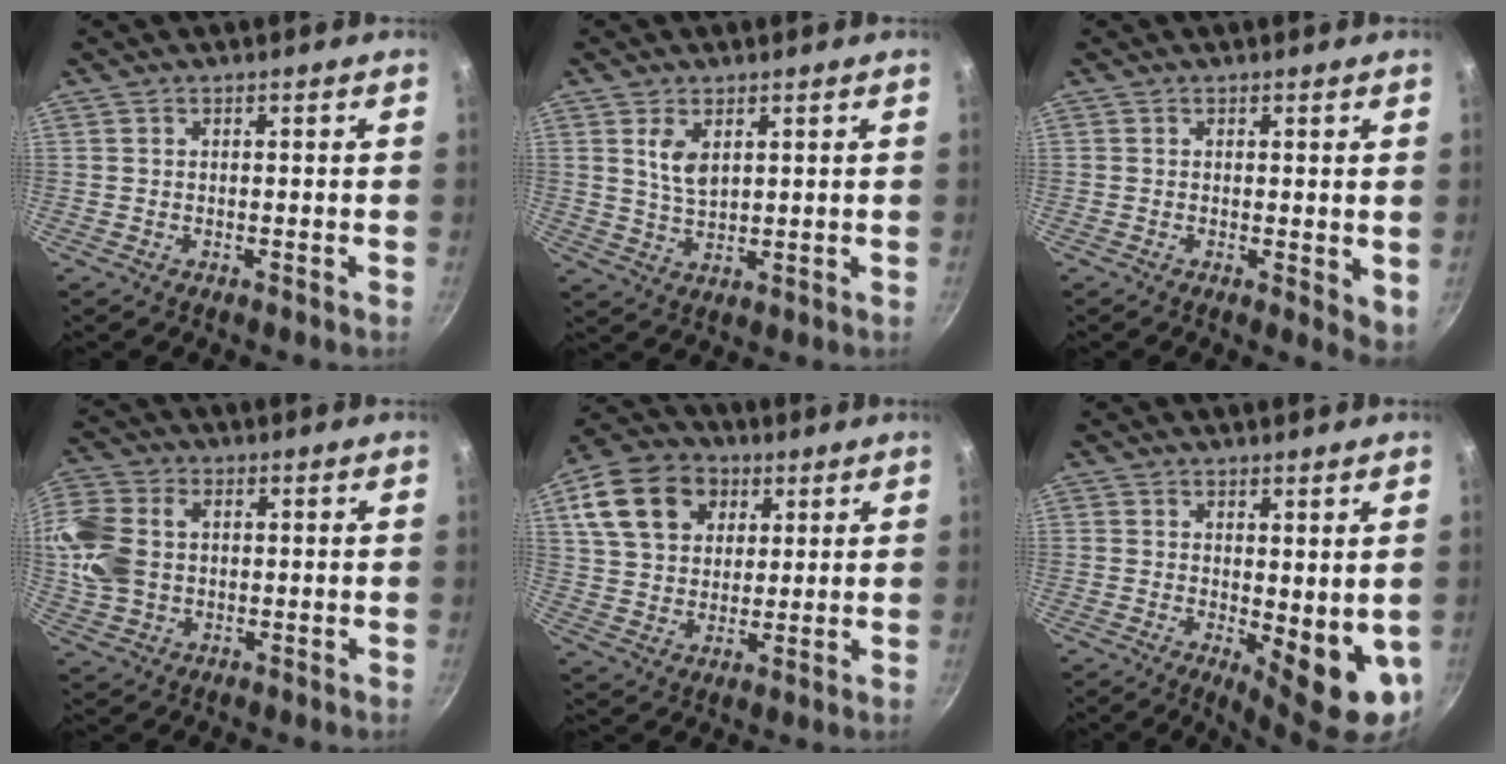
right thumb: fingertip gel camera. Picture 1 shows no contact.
{"total": 5.1, "force": [2.0, 2.8, 3.7], "torque": [-0.063, -0.017, 0.042]}
{"total": 3.8, "force": [0.3, 1.9, 3.3], "torque": [-0.039, -0.009, 0.004]}
{"total": 14.1, "force": [1.3, 10.7, 9.1], "torque": [-0.200, 0.016, 0.020]}
{"total": 15.8, "force": [6.3, 11.7, 8.5], "torque": [-0.135, 0.000, 0.103]}
{"total": 9.3, "force": [-0.2, 3.8, 8.5], "torque": [-0.093, -0.013, 0.007]}